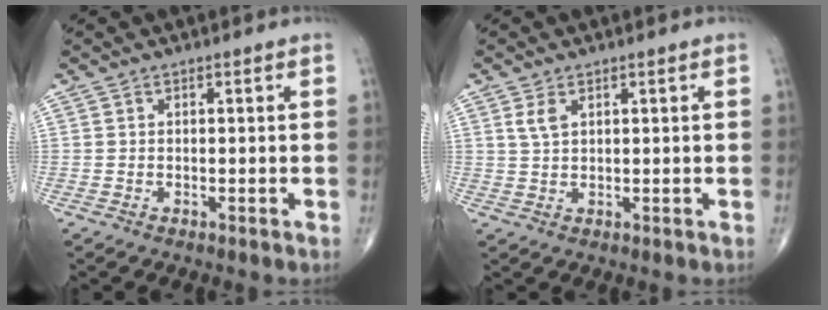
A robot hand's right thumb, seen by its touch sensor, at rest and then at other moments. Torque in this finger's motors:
{"motor_torque": [-0.07, 0.74, 0.16, -0.05, 0.02]}